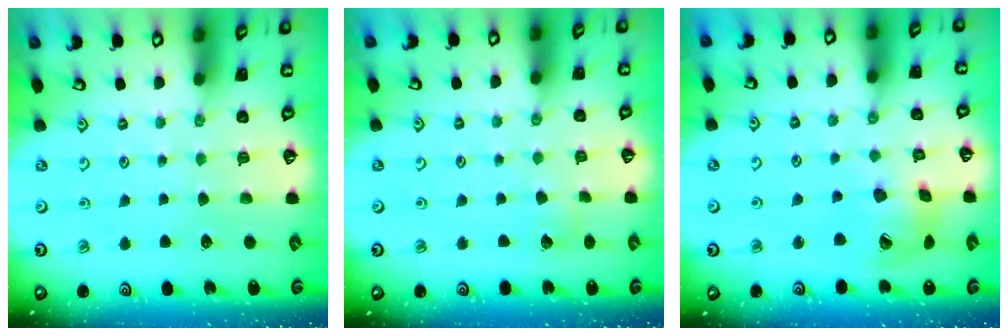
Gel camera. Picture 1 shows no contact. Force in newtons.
{"total": 2.7, "press": 2.7, "slide": 0.4}
{"total": 13.8, "press": 13.6, "slide": 2.2}